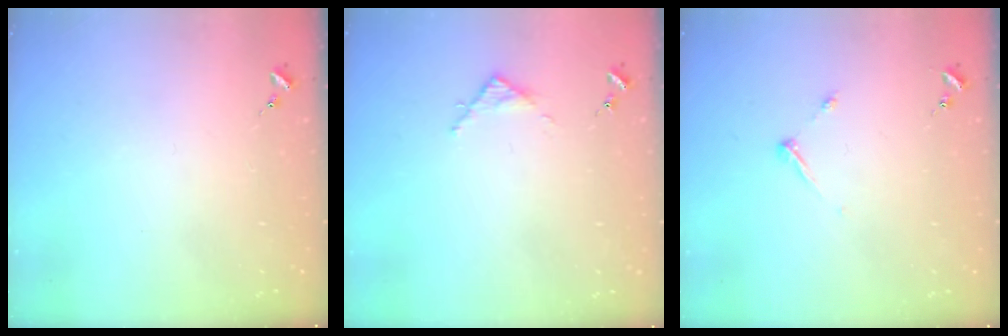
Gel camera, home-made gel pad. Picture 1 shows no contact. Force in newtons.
{"total": 2.8, "press": 2.8, "slide": 0.4}
{"total": 4.8, "press": 4.8, "slide": 0.6}